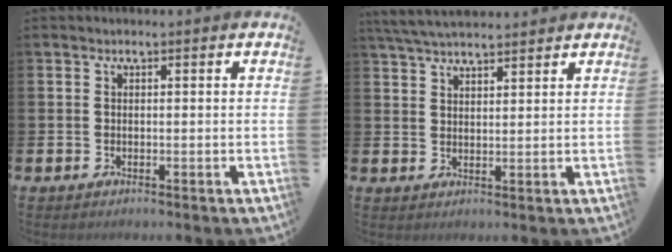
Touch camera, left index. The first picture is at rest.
{"total": 4.6, "force": [4.4, 0.9, 1.2], "torque": [-0.031, -0.015, 0.080]}